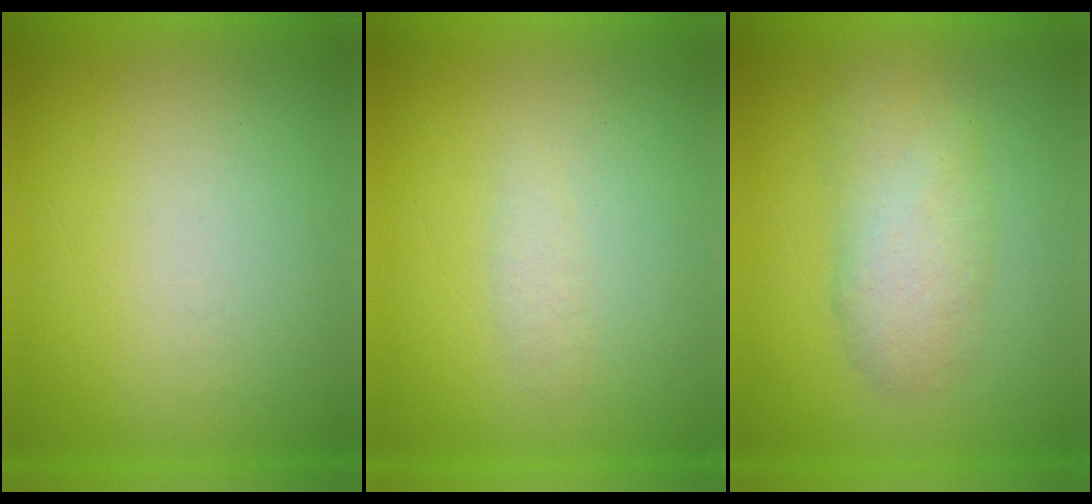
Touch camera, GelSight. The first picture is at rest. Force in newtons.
{"total": 1.3}
{"total": 4.5}